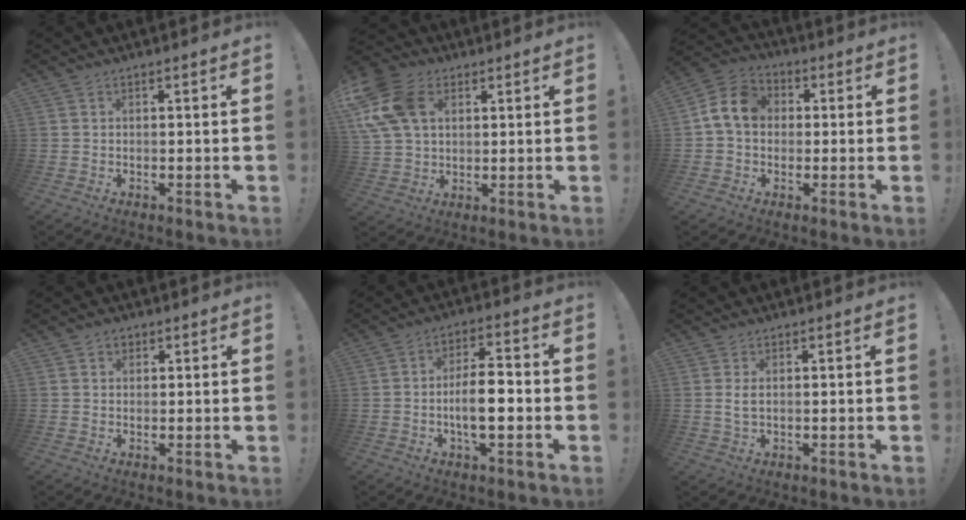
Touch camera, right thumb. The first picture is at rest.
{"total": 16.6, "force": [5.2, 11.8, 10.4], "torque": [-0.212, -0.009, 0.099]}
{"total": 10.4, "force": [1.2, 8.3, 6.1], "torque": [-0.105, 0.021, 0.029]}
{"total": 1.9, "force": [0.8, 1.7, 0.6], "torque": [-0.001, -0.001, 0.013]}
{"total": 10.0, "force": [-2.2, 3.8, 9.0], "torque": [-0.153, 0.004, -0.045]}
{"total": 2.7, "force": [0.8, 1.0, 2.3], "torque": [-0.030, -0.004, 0.011]}